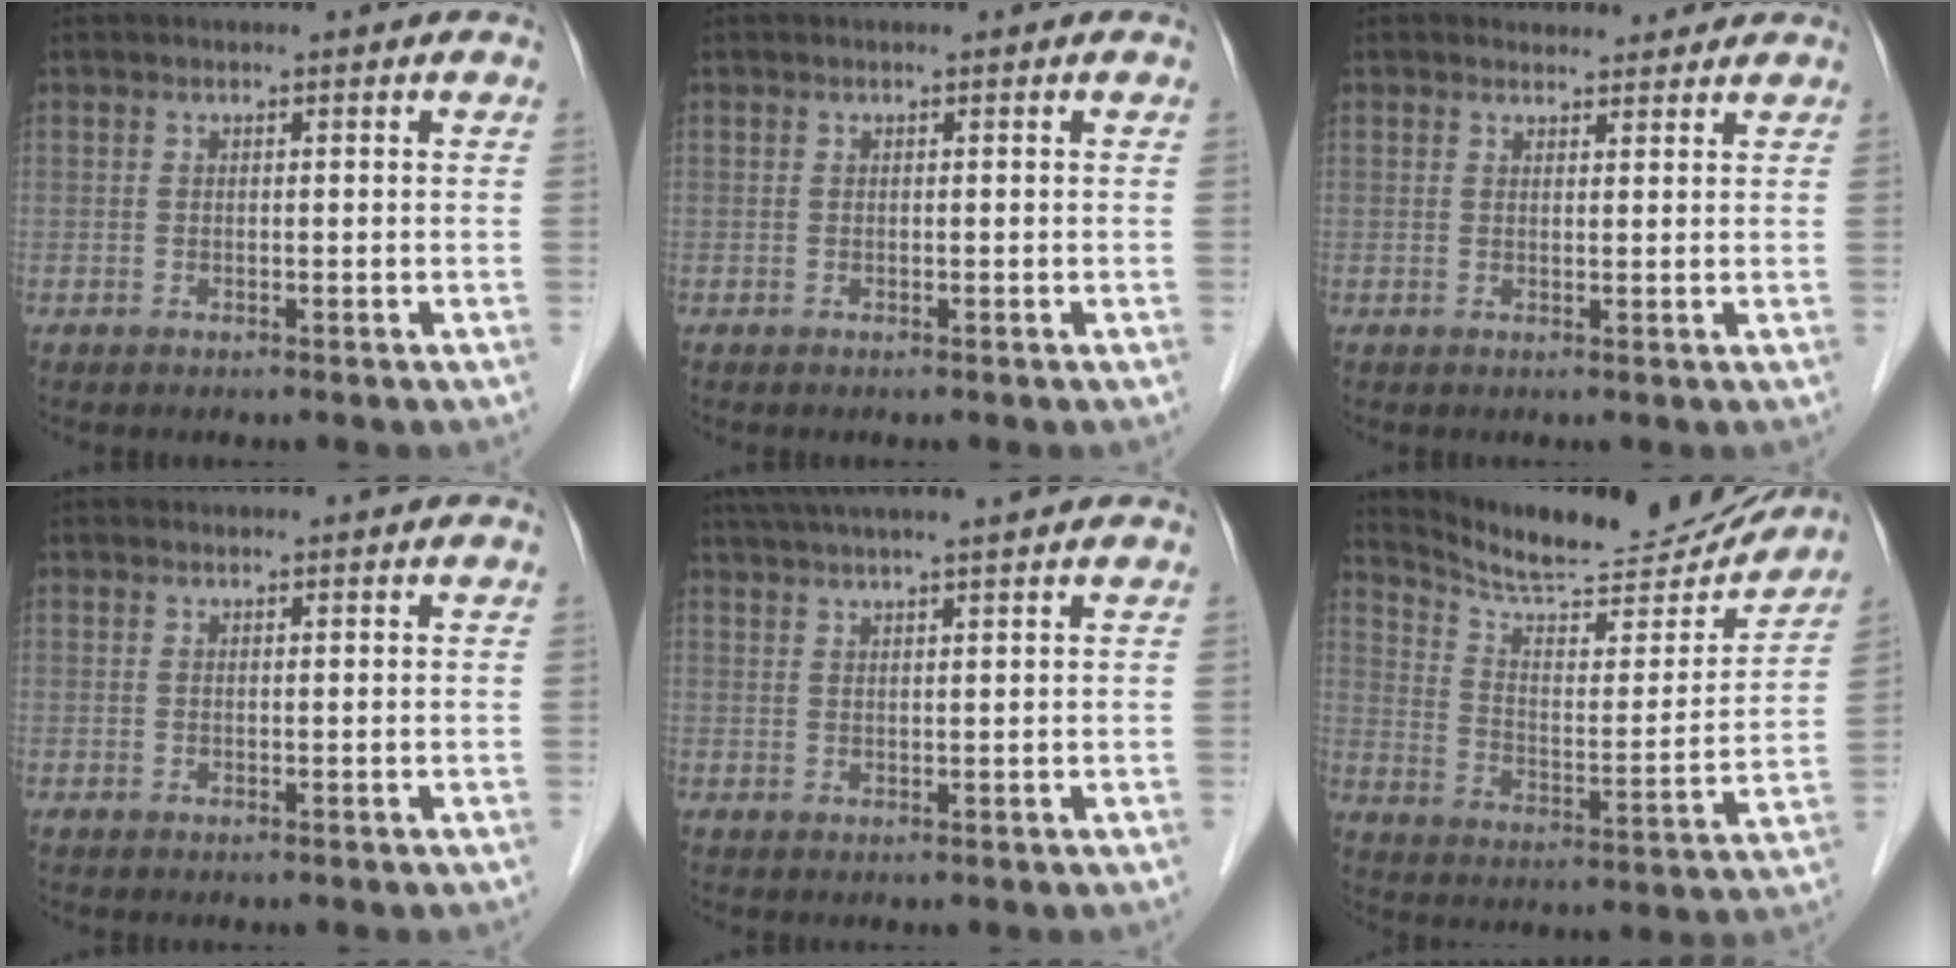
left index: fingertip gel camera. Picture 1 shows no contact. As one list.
[{"total": 0.0}, {"total": 3.0, "force": [2.8, 1.0, 0.0], "torque": [-0.004, 0.009, 0.036]}, {"total": 0.6, "force": [0.6, 0.0, 0.0], "torque": [-0.007, 0.006, 0.012]}, {"total": 10.8, "force": [9.4, -0.2, 5.4], "torque": [-0.088, 0.033, 0.134]}, {"total": 19.9, "force": [18.8, 2.9, 5.9], "torque": [-0.098, -0.035, 0.270]}]